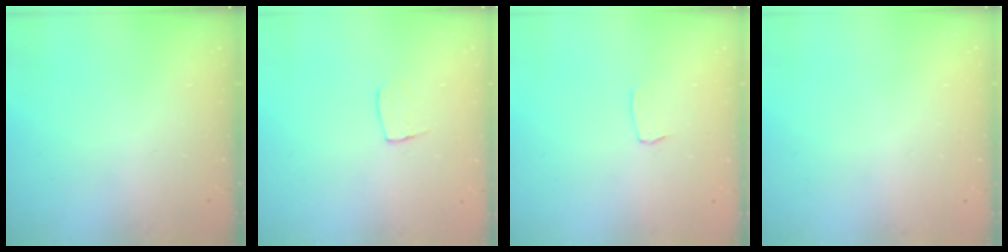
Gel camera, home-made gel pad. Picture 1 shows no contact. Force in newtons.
{"total": 6.5, "press": 6.5, "slide": 0.4}
{"total": 3.0, "press": 3.0, "slide": 0.2}
{"total": 0.0}